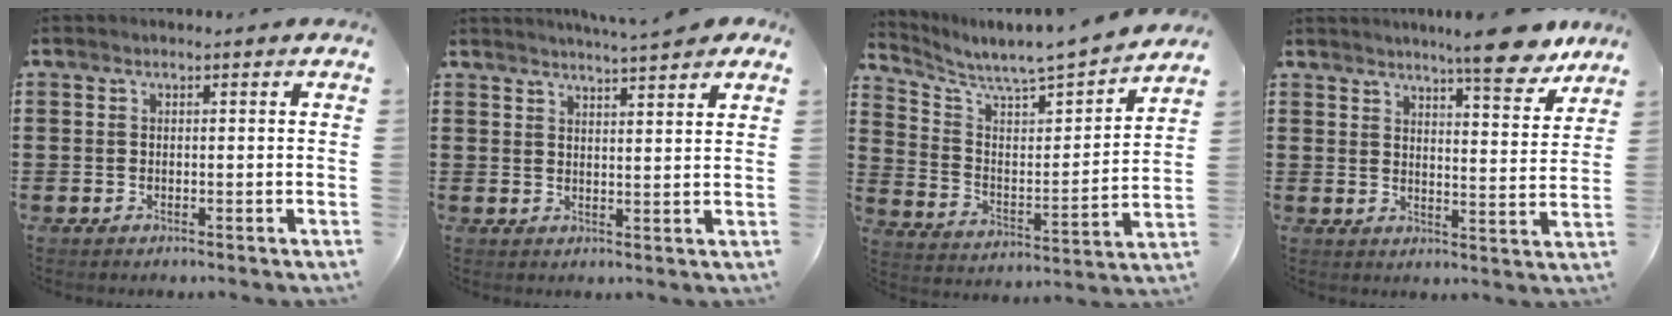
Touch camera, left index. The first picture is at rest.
{"total": 3.7, "force": [3.5, -0.6, 1.1], "torque": [-0.033, -0.012, 0.063]}
{"total": 4.9, "force": [4.8, -0.2, 1.3], "torque": [-0.052, -0.053, 0.071]}
{"total": 9.0, "force": [7.7, 0.4, 4.6], "torque": [-0.071, -0.040, 0.131]}